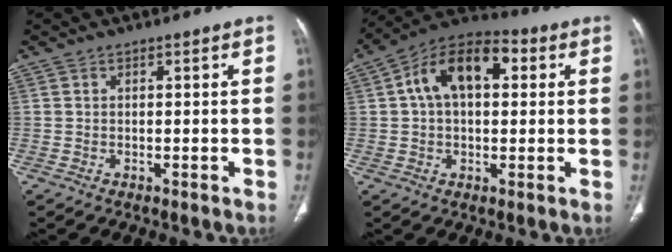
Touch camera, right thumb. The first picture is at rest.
{"total": 14.0, "force": [3.3, 8.7, 10.5], "torque": [-0.151, 0.030, 0.044]}